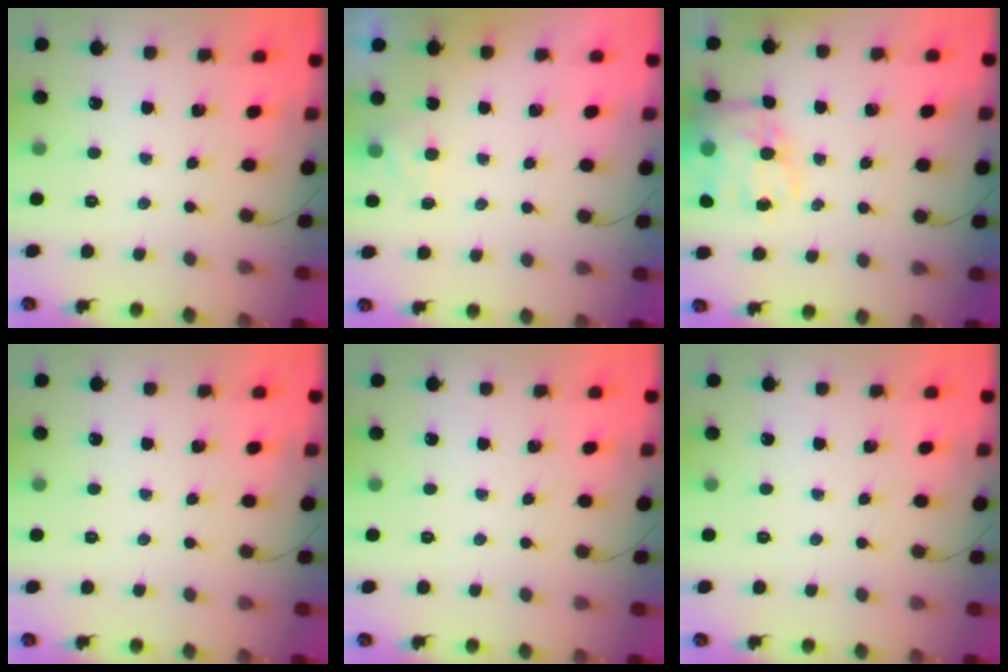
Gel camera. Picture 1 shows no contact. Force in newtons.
{"total": 1.3, "press": 0.7, "slide": 1.0}
{"total": 15.8, "press": 15.4, "slide": 3.6}
{"total": 0.0}
{"total": 0.0}
{"total": 0.0}